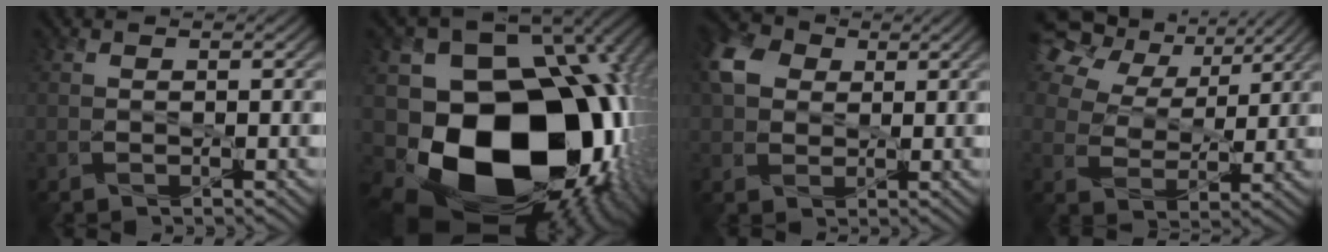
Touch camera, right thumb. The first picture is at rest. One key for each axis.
{"total": 21.3, "fx": -5.2, "fy": 16.0, "fz": 13.0, "tx": -0.234, "ty": -0.060, "tz": -0.055}
{"total": 6.7, "fx": 1.8, "fy": 5.3, "fz": 3.8, "tx": -0.099, "ty": 0.015, "tz": 0.027}
{"total": 11.1, "fx": 6.8, "fy": 7.0, "fz": 5.4, "tx": -0.158, "ty": 0.023, "tz": 0.119}